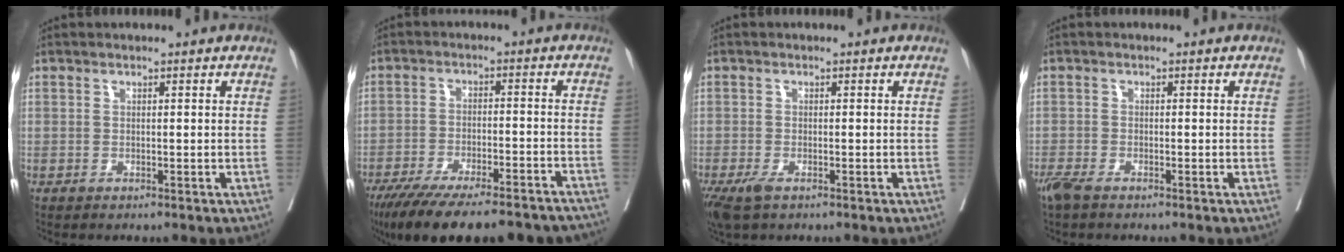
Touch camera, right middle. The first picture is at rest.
{"total": 22.9, "force": [-19.4, 4.3, 11.5], "torque": [-0.153, -0.028, -0.267]}
{"total": 3.7, "force": [-2.3, 1.3, 2.5], "torque": [-0.056, -0.011, -0.040]}
{"total": 3.3, "force": [-2.6, 0.8, 1.9], "torque": [-0.044, -0.011, -0.049]}